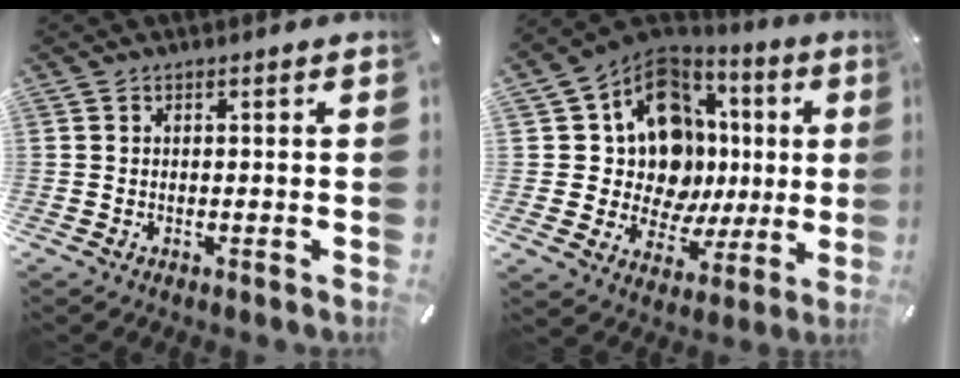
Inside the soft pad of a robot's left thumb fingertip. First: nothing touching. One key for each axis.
{"total": 16.2, "fx": 3.4, "fy": 13.1, "fz": 8.9, "tx": -0.169, "ty": -0.044, "tz": 0.071}